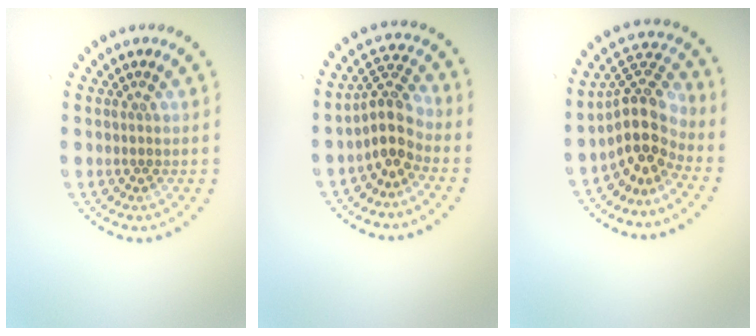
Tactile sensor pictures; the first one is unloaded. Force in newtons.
{"total": 3.5, "press": 2.7, "slide": 2.2}
{"total": 4.5, "press": 3.4, "slide": 3.0}